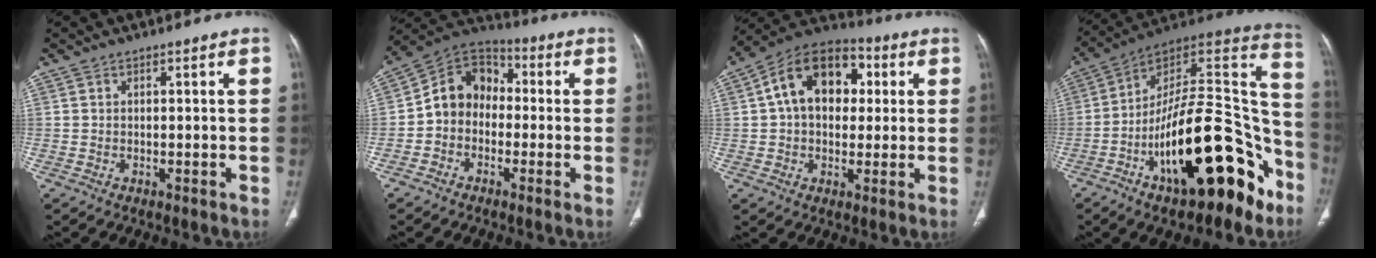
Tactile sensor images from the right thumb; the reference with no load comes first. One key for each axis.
{"total": 10.2, "fx": -1.3, "fy": 8.5, "fz": 5.6, "tx": -0.071, "ty": 0.043, "tz": -0.042}
{"total": 15.9, "fx": 3.1, "fy": 11.0, "fz": 11.1, "tx": -0.144, "ty": 0.024, "tz": 0.043}
{"total": 28.8, "fx": -13.9, "fy": 11.8, "fz": 22.3, "tx": -0.277, "ty": 0.101, "tz": -0.219}